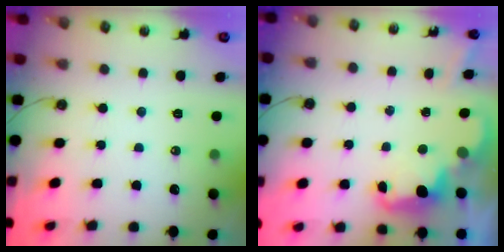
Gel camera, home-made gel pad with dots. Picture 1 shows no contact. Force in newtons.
{"total": 2.4, "press": 2.3, "slide": 0.6}